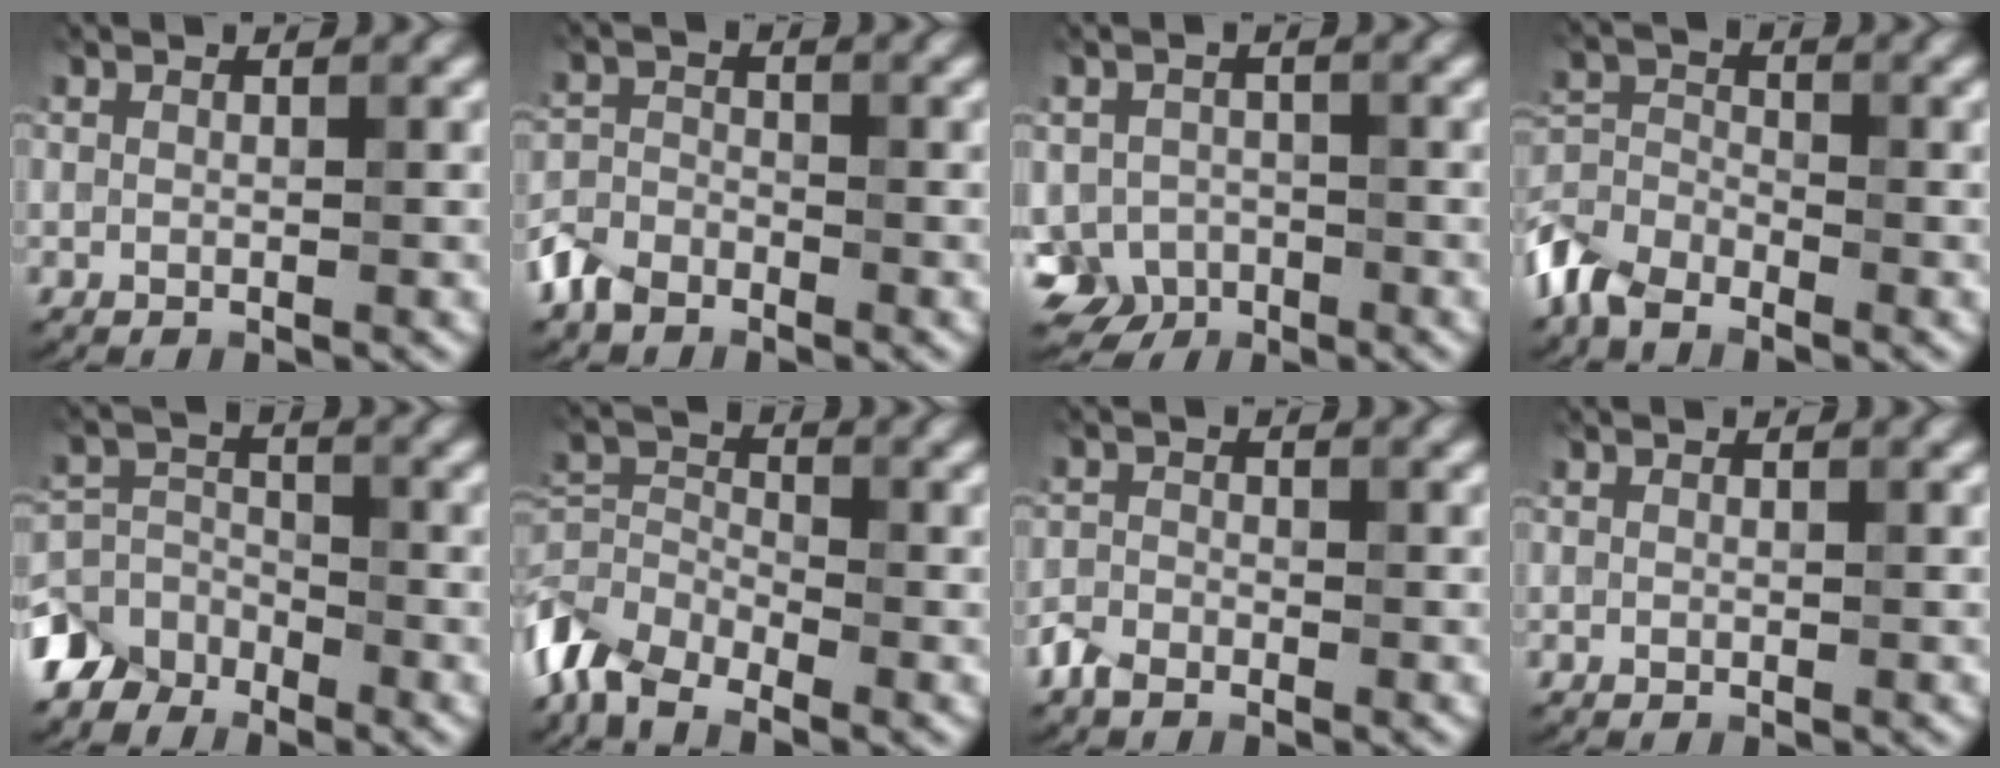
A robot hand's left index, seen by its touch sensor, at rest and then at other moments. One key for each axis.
{"total": 3.2, "fx": -2.4, "fy": 1.8, "fz": 0.9, "tx": -0.019, "ty": 0.003, "tz": -0.060}
{"total": 4.5, "fx": -2.4, "fy": 3.5, "fz": 1.6, "tx": -0.027, "ty": -0.008, "tz": -0.046}
{"total": 4.9, "fx": -3.9, "fy": 2.1, "fz": 1.9, "tx": -0.047, "ty": 0.003, "tz": -0.097}
{"total": 4.9, "fx": -4.1, "fy": 2.6, "fz": 0.6, "tx": -0.001, "ty": 0.002, "tz": -0.083}
{"total": 5.8, "fx": -4.3, "fy": 2.8, "fz": 2.8, "tx": -0.059, "ty": 0.002, "tz": -0.101}
{"total": 2.1, "fx": -1.7, "fy": 1.1, "fz": 0.6, "tx": -0.013, "ty": 0.003, "tz": -0.041}
{"total": 0.0}